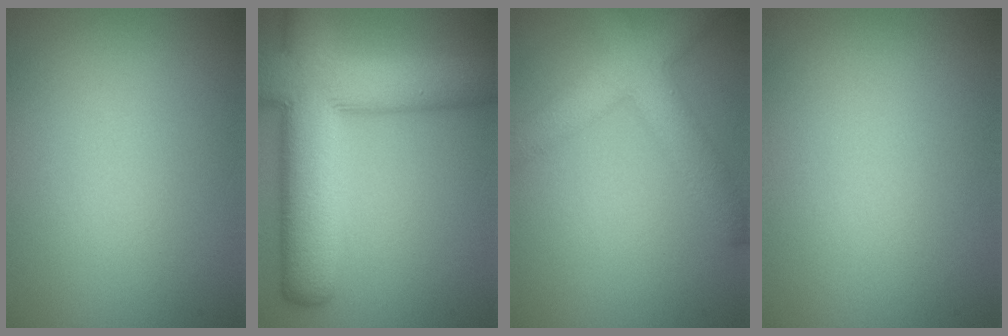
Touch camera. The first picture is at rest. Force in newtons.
{"total": 11.7, "press": 11.7, "slide": 0.7}
{"total": 5.7, "press": 5.7, "slide": 0.2}
{"total": 0.0}